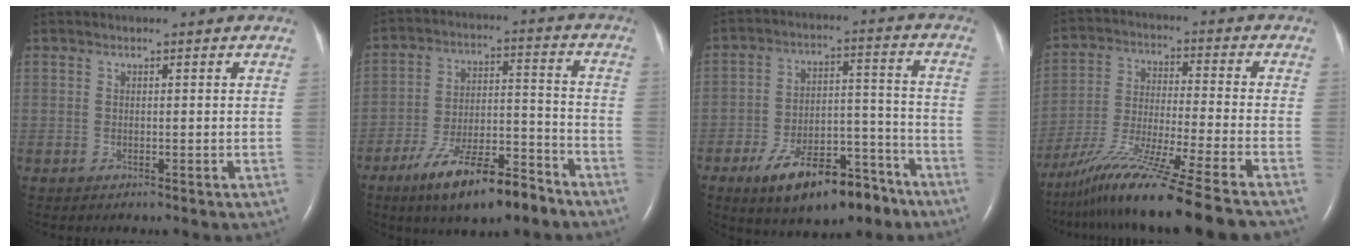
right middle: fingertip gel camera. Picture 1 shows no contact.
{"total": 13.8, "force": [-9.5, 3.5, 9.4], "torque": [-0.158, 0.003, -0.159]}
{"total": 15.0, "force": [-9.9, 6.2, 9.4], "torque": [-0.142, 0.021, -0.150]}
{"total": 18.7, "force": [-15.3, -2.3, 10.5], "torque": [-0.200, -0.055, -0.262]}